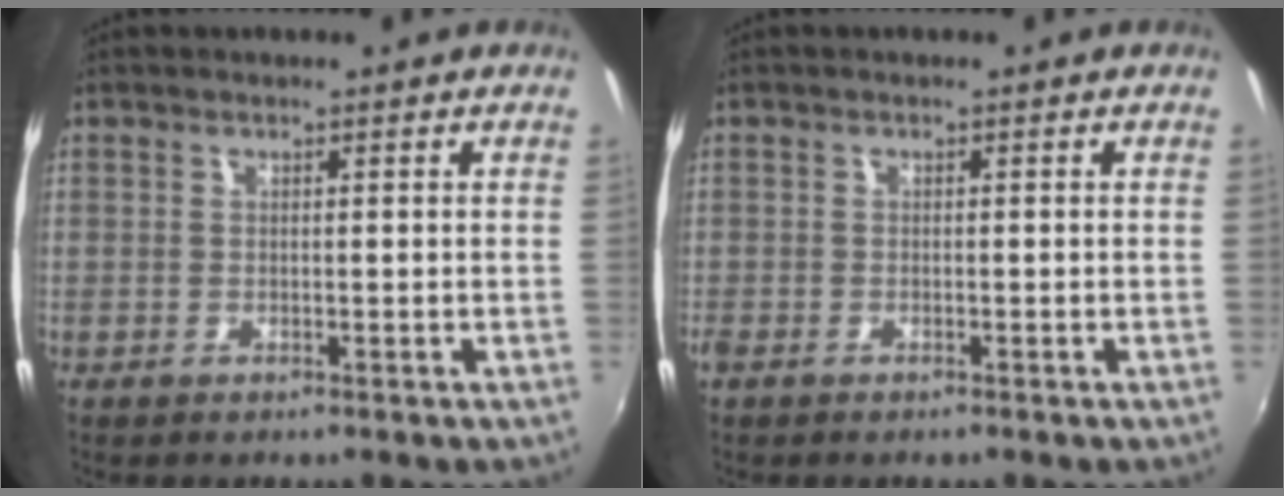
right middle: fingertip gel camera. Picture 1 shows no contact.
{"total": 1.5, "force": [-1.2, 0.8, 0.6], "torque": [-0.016, -0.007, -0.023]}